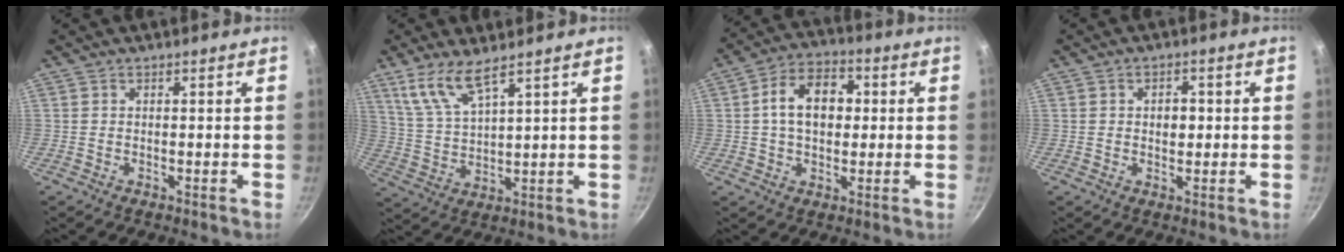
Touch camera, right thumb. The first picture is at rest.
{"total": 8.1, "force": [5.6, 2.0, 5.5], "torque": [-0.106, -0.031, 0.126]}
{"total": 11.4, "force": [1.3, 7.8, 8.2], "torque": [-0.102, 0.021, 0.009]}
{"total": 3.2, "force": [0.2, 2.2, 2.3], "torque": [-0.019, 0.004, 0.002]}